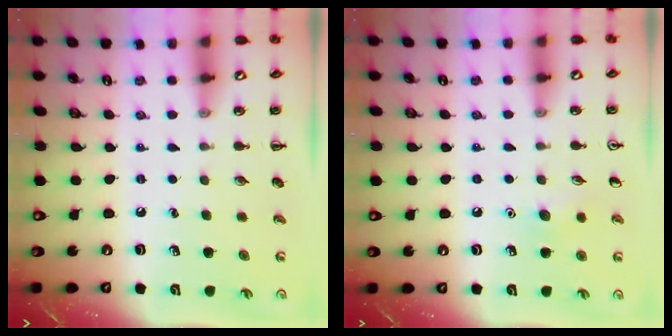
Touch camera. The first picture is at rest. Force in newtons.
{"total": 5.7, "press": 5.5, "slide": 1.6}